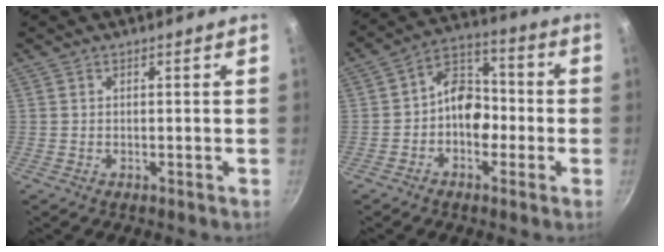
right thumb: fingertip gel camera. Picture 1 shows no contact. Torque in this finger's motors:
{"motor_torque": [1.03, 0.94, 0.63, -0.56, 0.07]}